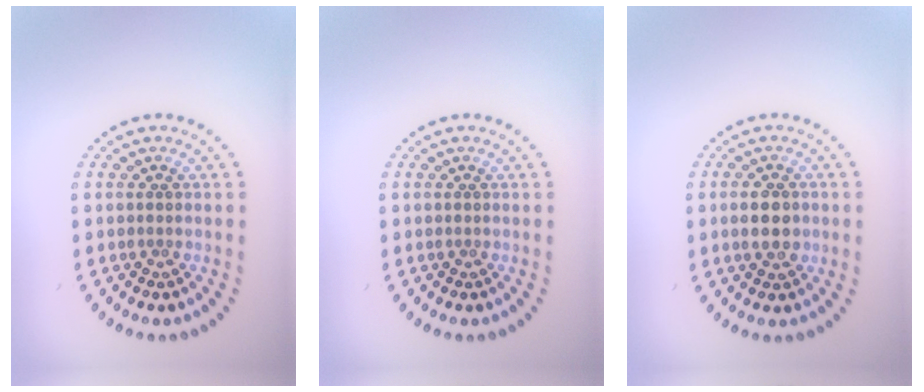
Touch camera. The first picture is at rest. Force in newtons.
{"total": 0.0}
{"total": 2.9, "press": 2.9, "slide": 0.1}